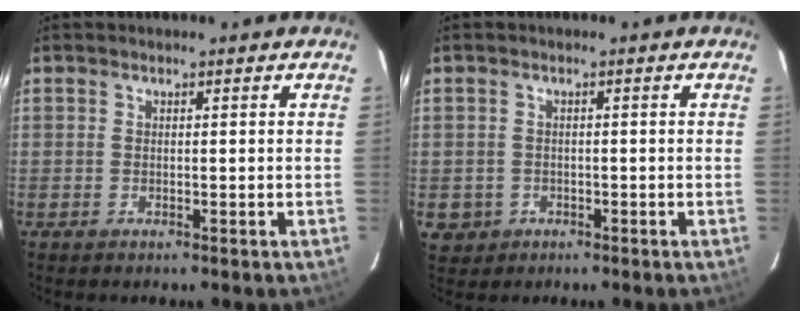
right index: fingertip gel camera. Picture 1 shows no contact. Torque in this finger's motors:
{"motor_torque": [-0.30, 0.02, -1.05, -0.21]}